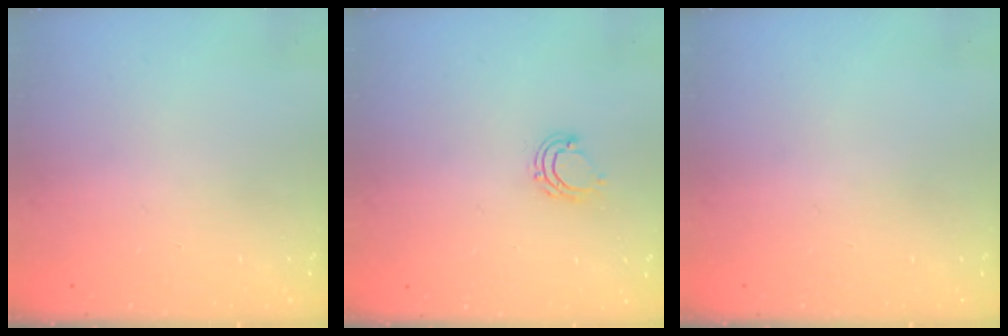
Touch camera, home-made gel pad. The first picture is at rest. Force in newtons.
{"total": 5.2, "press": 5.1, "slide": 0.7}
{"total": 0.0}